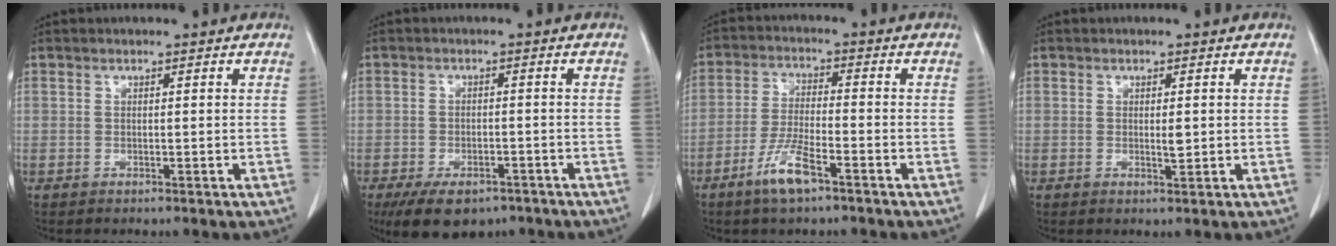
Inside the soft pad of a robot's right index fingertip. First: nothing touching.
{"total": 8.6, "force": [-6.2, 4.4, 4.2], "torque": [-0.063, -0.002, -0.093]}
{"total": 6.8, "force": [-4.1, 1.1, 5.3], "torque": [-0.108, -0.006, -0.076]}
{"total": 1.5, "force": [0.1, 0.5, 1.4], "torque": [-0.022, -0.003, 0.004]}